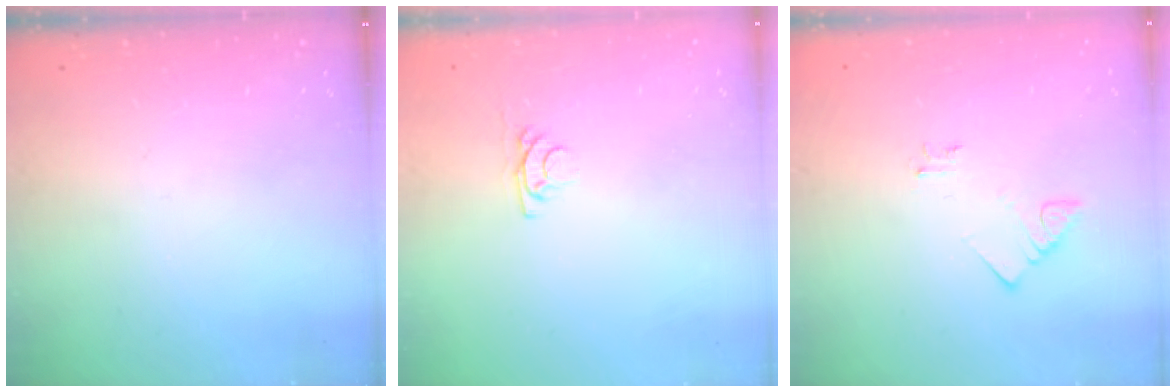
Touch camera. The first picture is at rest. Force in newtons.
{"total": 3.8, "press": 3.8, "slide": 0.4}
{"total": 3.2, "press": 3.2, "slide": 0.1}